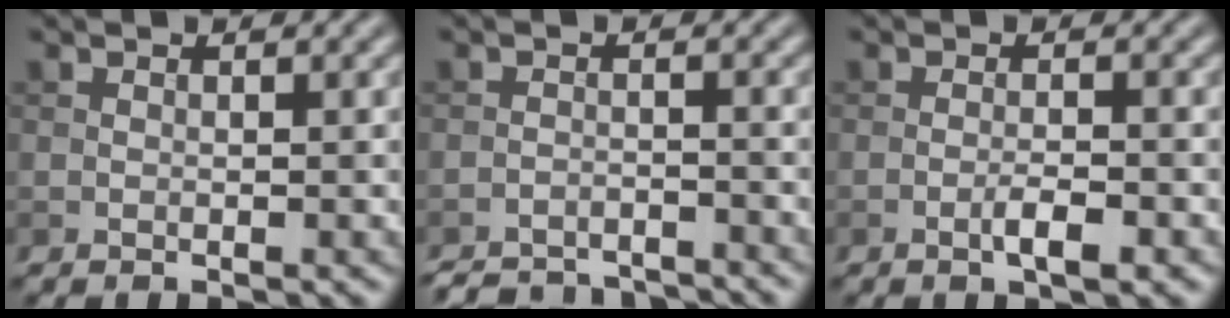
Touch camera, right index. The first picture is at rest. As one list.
[{"total": 6.1, "force": [-5.9, 1.1, 0.9], "torque": [-0.011, -0.008, -0.091]}, {"total": 2.3, "force": [-1.1, 0.4, 2.0], "torque": [-0.034, 0.003, -0.021]}]